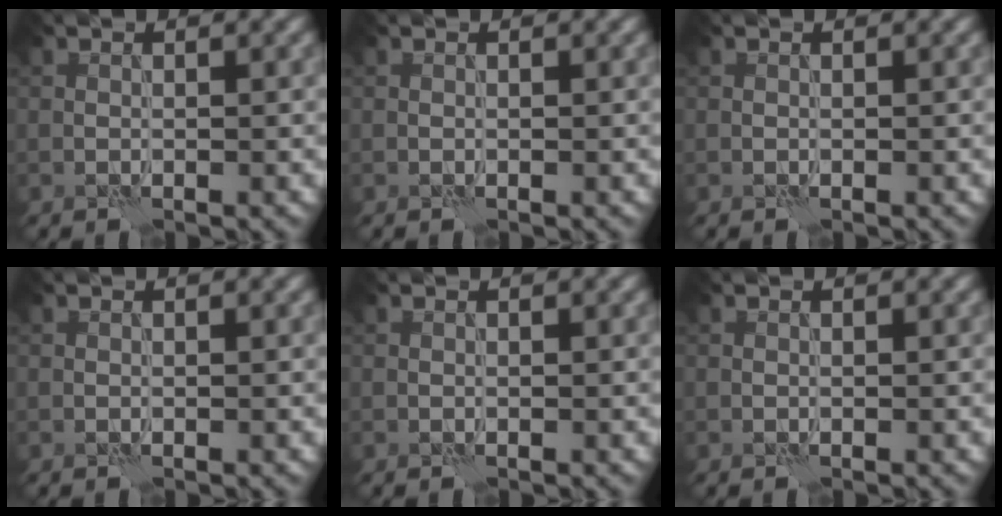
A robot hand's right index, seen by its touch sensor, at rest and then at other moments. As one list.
[{"total": 0.0}, {"total": 0.0}, {"total": 0.0}, {"total": 0.0}, {"total": 0.0}]